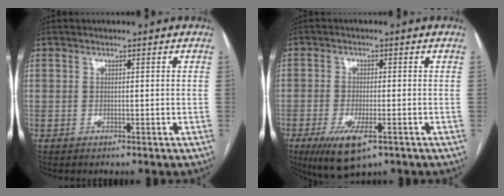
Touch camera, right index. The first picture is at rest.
{"total": 7.7, "force": [-4.1, 2.3, 6.2], "torque": [-0.110, -0.017, -0.063]}